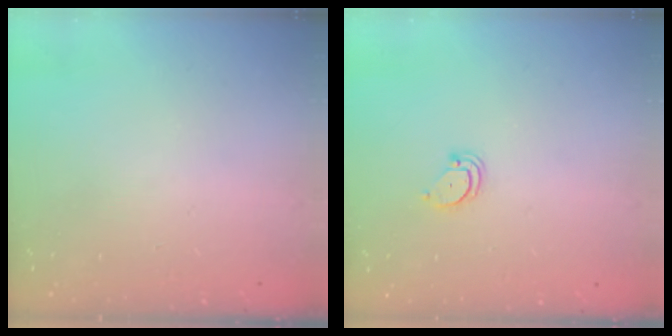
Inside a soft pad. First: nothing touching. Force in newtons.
{"total": 2.7, "press": 2.7, "slide": 0.2}